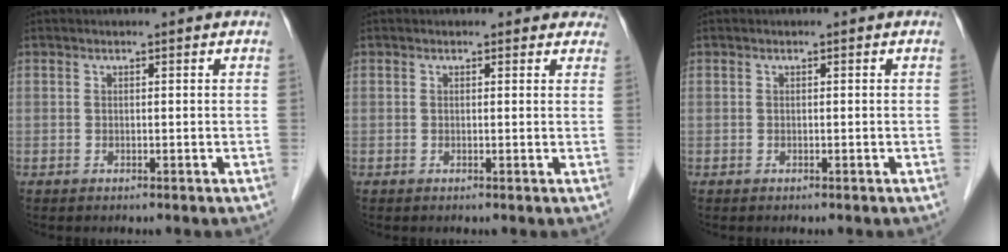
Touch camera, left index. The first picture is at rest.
{"total": 3.0, "force": [2.5, 1.7, 0.1], "torque": [0.020, -0.008, 0.006]}
{"total": 0.0}